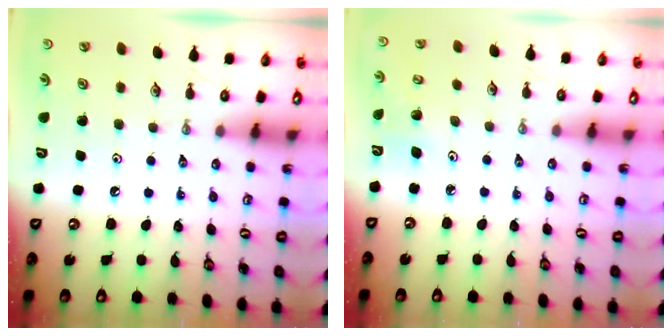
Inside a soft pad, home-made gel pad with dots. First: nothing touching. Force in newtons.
{"total": 3.9, "press": 3.8, "slide": 0.5}